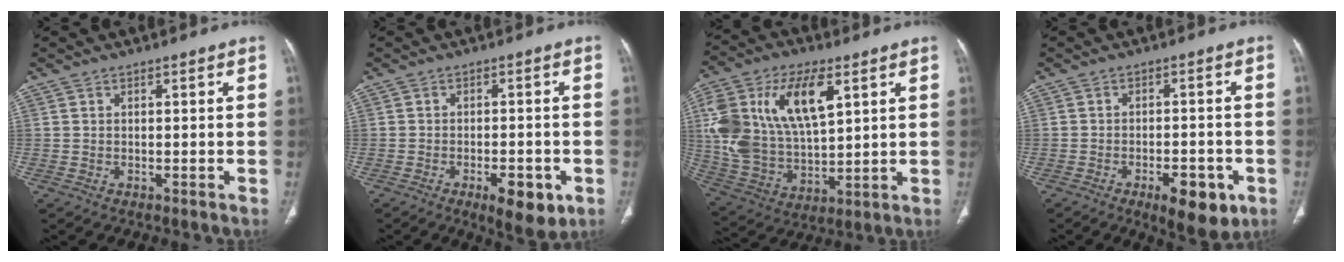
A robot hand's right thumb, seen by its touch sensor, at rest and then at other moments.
{"total": 7.8, "force": [-3.4, 3.1, 6.4], "torque": [-0.082, 0.004, -0.040]}
{"total": 20.8, "force": [7.0, 10.8, 16.3], "torque": [-0.310, -0.010, 0.137]}
{"total": 9.1, "force": [-4.3, 3.7, 7.1], "torque": [-0.086, 0.010, -0.053]}